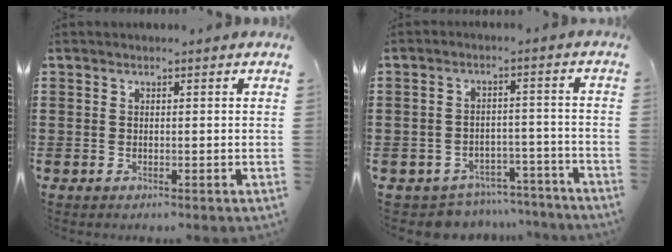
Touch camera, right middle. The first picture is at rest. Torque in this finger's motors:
{"motor_torque": [-0.50, 0.19, -0.02, 0.00]}